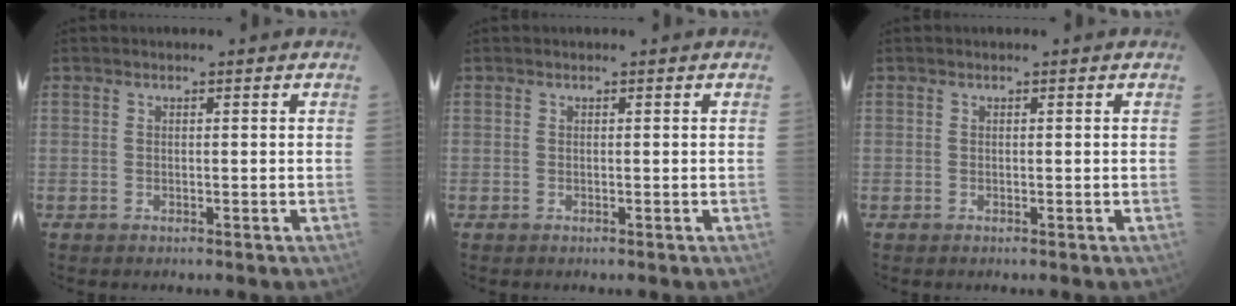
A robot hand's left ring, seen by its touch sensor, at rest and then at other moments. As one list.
[{"total": 0.0}, {"total": 0.0}]